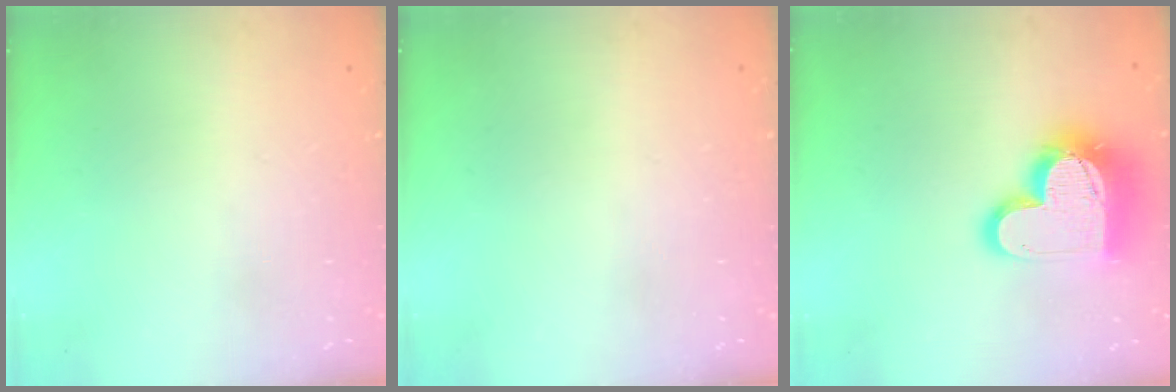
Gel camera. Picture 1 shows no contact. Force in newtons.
{"total": 0.0}
{"total": 17.1, "press": 17.0, "slide": 1.4}